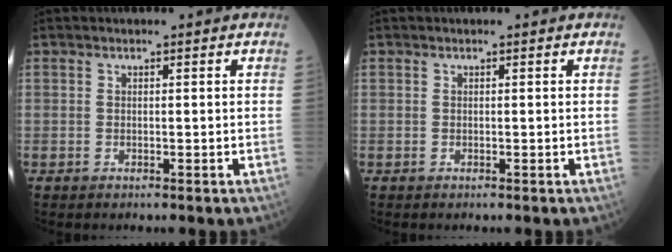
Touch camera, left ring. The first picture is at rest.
{"total": 0.0}